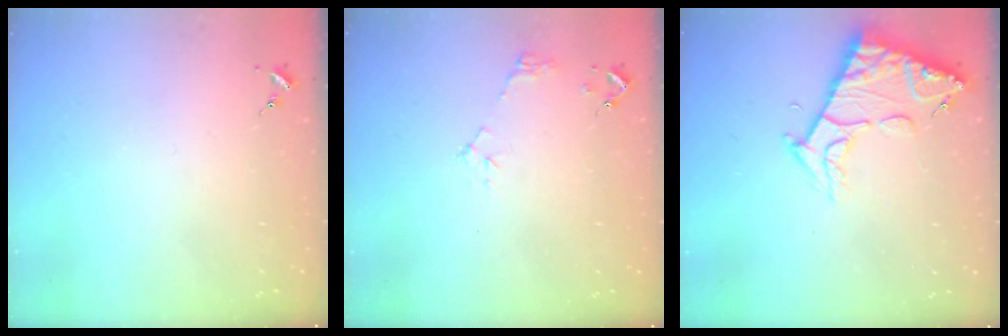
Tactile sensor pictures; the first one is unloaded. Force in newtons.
{"total": 6.4, "press": 6.4, "slide": 0.6}
{"total": 12.5, "press": 12.5, "slide": 1.3}